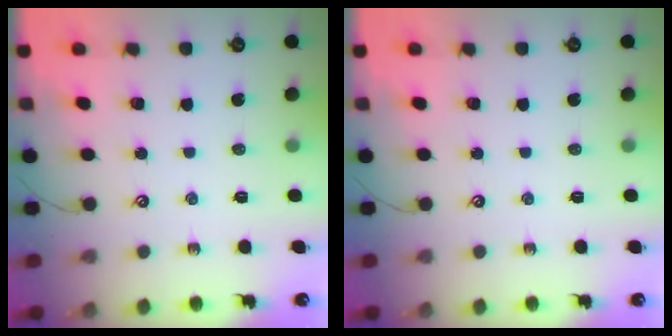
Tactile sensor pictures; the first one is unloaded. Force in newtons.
{"total": 0.0}